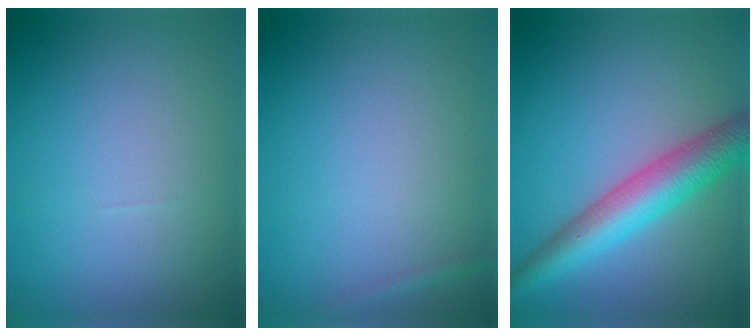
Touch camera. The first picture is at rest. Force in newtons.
{"total": 0.7, "press": 0.7, "slide": 0.0}
{"total": 6.2, "press": 6.2, "slide": 0.1}